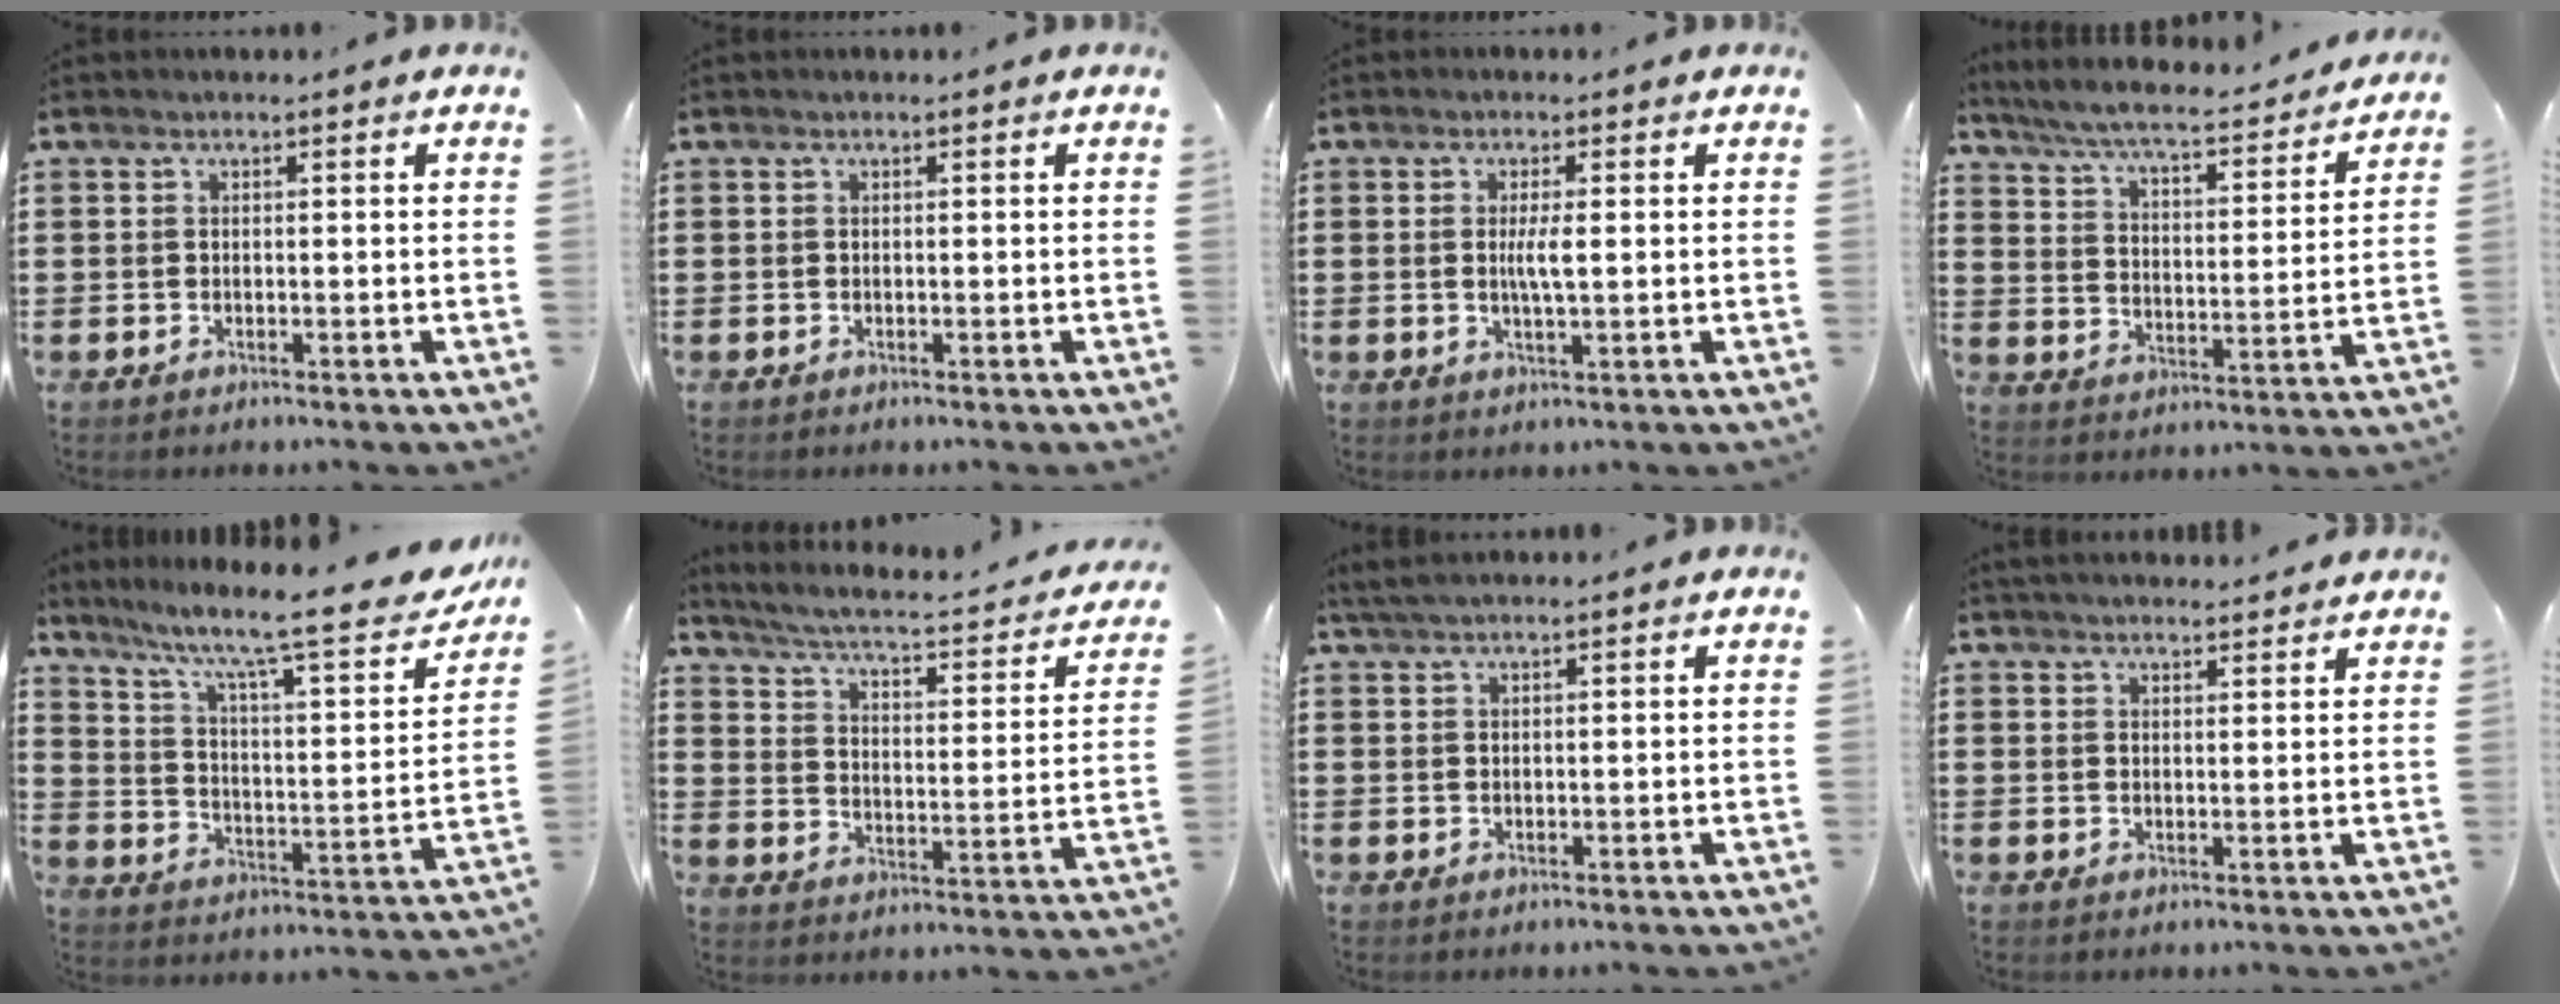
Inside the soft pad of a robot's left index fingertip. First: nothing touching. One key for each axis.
{"total": 0.0}
{"total": 3.2, "fx": 0.2, "fy": 0.4, "fz": 3.2, "tx": -0.060, "ty": -0.003, "tz": 0.002}
{"total": 5.7, "fx": 5.3, "fy": -0.1, "fz": 2.2, "tx": -0.067, "ty": -0.039, "tz": 0.084}
{"total": 10.6, "fx": 8.0, "fy": 1.3, "fz": 6.8, "tx": -0.138, "ty": -0.059, "tz": 0.121}
{"total": 3.3, "fx": 2.6, "fy": -0.1, "fz": 2.1, "tx": -0.059, "ty": -0.032, "tz": 0.031}
{"total": 1.6, "fx": 1.2, "fy": 0.0, "fz": 1.1, "tx": -0.023, "ty": 0.000, "tz": 0.024}
{"total": 2.1, "fx": 2.1, "fy": 0.3, "fz": 0.2, "tx": -0.010, "ty": -0.001, "tz": 0.041}